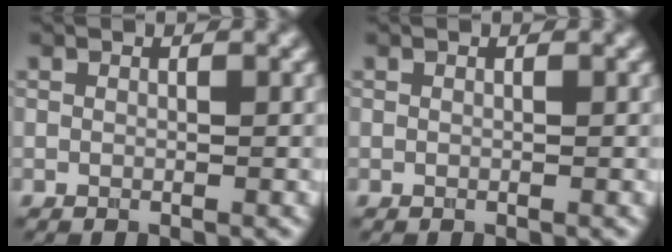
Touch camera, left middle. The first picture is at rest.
{"total": 0.0}